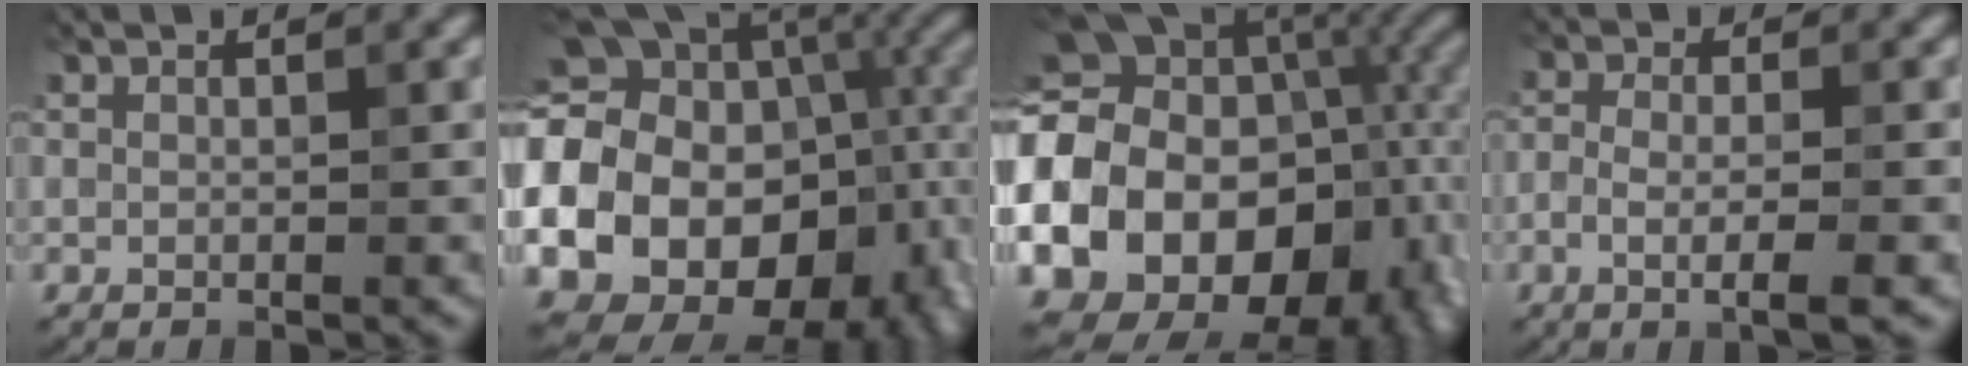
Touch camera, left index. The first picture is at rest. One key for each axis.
{"total": 23.0, "fx": -3.7, "fy": 17.8, "fz": 14.0, "tx": -0.251, "ty": -0.017, "tz": -0.085}
{"total": 21.2, "fx": -4.5, "fy": 15.9, "fz": 13.3, "tx": -0.262, "ty": -0.012, "tz": -0.069}
{"total": 3.6, "fx": -1.1, "fy": 1.0, "fz": 3.2, "tx": -0.061, "ty": -0.004, "tz": -0.024}